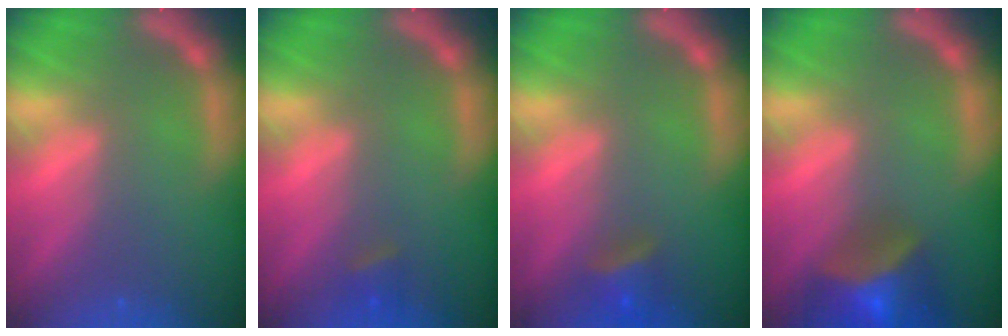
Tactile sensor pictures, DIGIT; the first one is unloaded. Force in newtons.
{"total": 1.4}
{"total": 2.9}
{"total": 7.5}